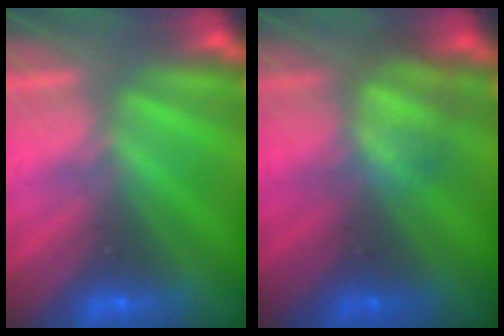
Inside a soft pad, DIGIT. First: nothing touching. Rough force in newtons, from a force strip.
{"total": 2.4}